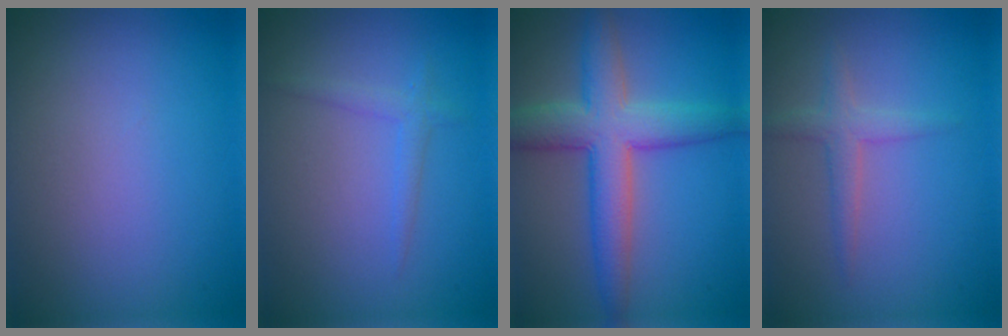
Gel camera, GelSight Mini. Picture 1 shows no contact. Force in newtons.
{"total": 1.4, "press": 1.4, "slide": 0.1}
{"total": 6.7, "press": 6.7, "slide": 0.2}
{"total": 1.9, "press": 1.9, "slide": 0.2}